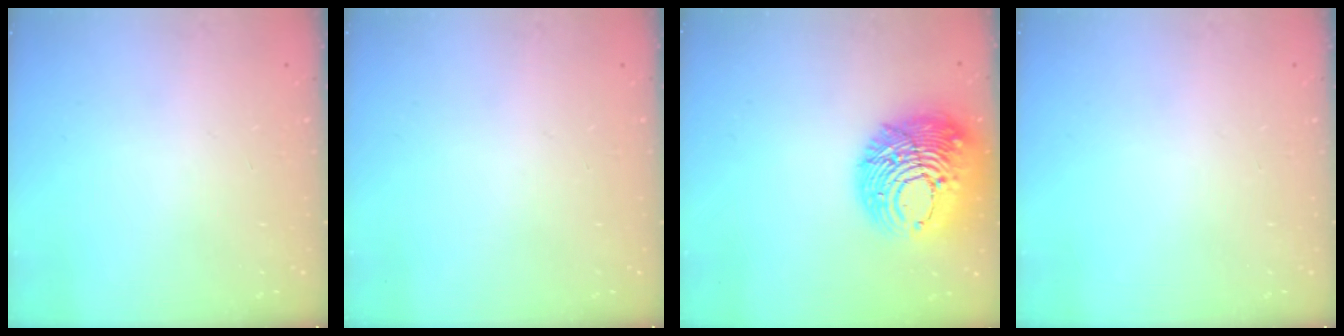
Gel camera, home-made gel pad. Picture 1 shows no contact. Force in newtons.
{"total": 0.0}
{"total": 19.1, "press": 19.0, "slide": 2.1}
{"total": 0.0}